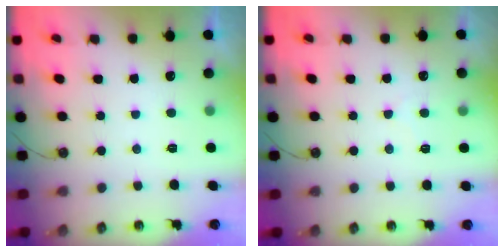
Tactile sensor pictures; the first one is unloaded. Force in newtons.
{"total": 3.3, "press": 3.3, "slide": 0.5}